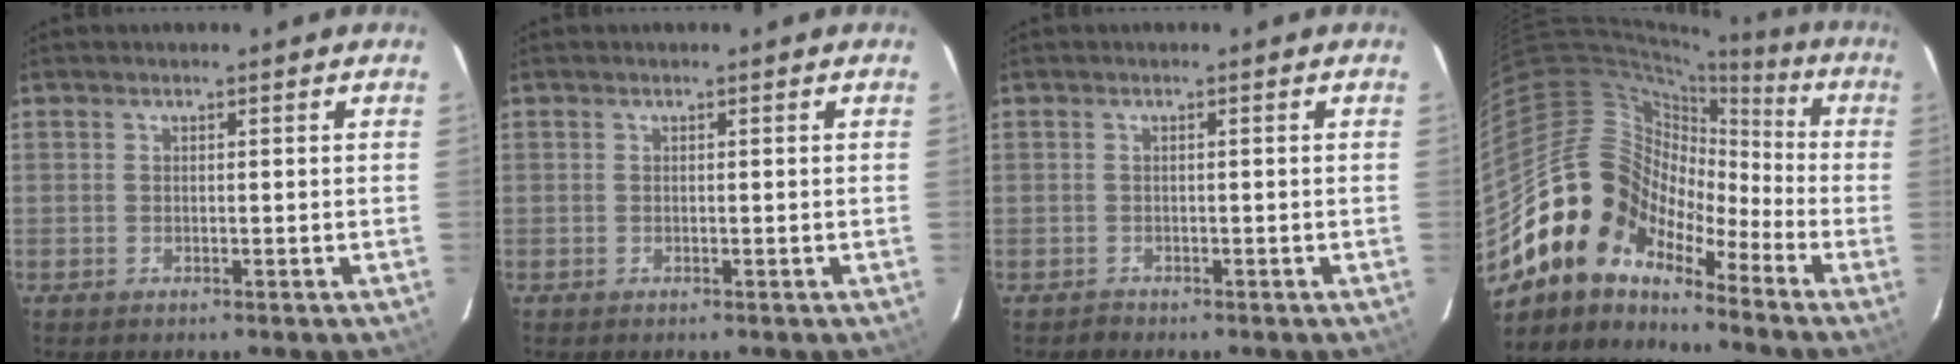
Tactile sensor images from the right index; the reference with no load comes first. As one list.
[{"total": 0.0}, {"total": 0.8, "force": [-0.7, 0.3, -0.3], "torque": [0.005, 0.007, -0.011]}, {"total": 13.7, "force": [-9.8, 8.5, 4.3], "torque": [-0.078, 0.031, -0.201]}]